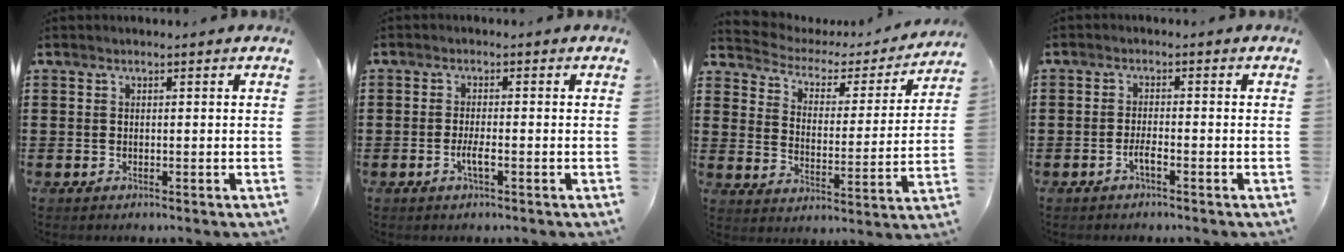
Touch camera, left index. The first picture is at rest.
{"total": 2.5, "force": [-0.9, 0.3, 2.3], "torque": [-0.047, -0.003, -0.017]}
{"total": 2.6, "force": [2.1, 1.4, 0.7], "torque": [-0.034, -0.018, 0.025]}
{"total": 2.0, "force": [-1.2, 0.2, 1.6], "torque": [-0.030, 0.000, -0.021]}